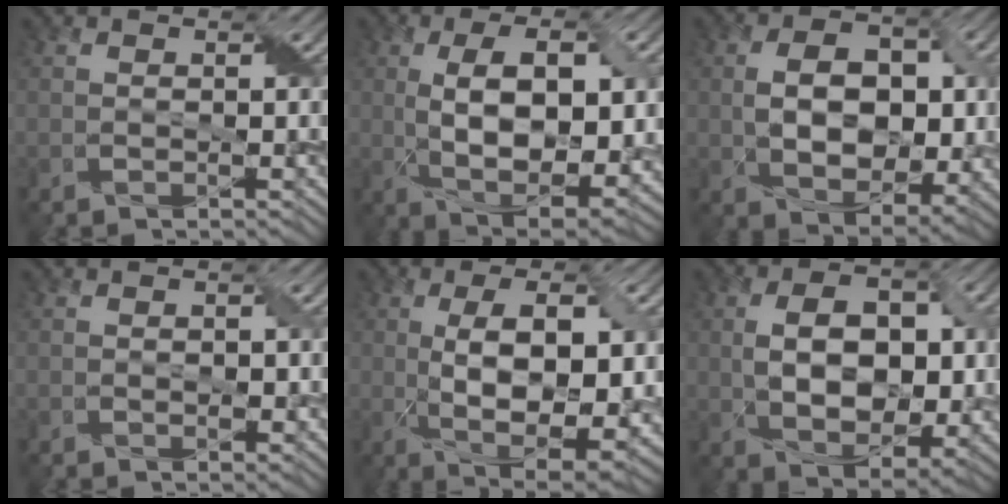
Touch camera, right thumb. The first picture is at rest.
{"total": 12.4, "force": [0.4, 5.8, 11.0], "torque": [-0.190, -0.005, 0.018]}
{"total": 9.3, "force": [0.0, 6.0, 7.1], "torque": [-0.129, 0.001, 0.003]}
{"total": 1.4, "force": [-0.1, 0.9, 1.0], "torque": [-0.015, -0.005, 0.000]}
{"total": 12.6, "force": [-0.6, 5.4, 11.4], "torque": [-0.182, -0.005, 0.001]}
{"total": 10.1, "force": [0.4, 6.2, 8.0], "torque": [-0.146, -0.001, 0.011]}